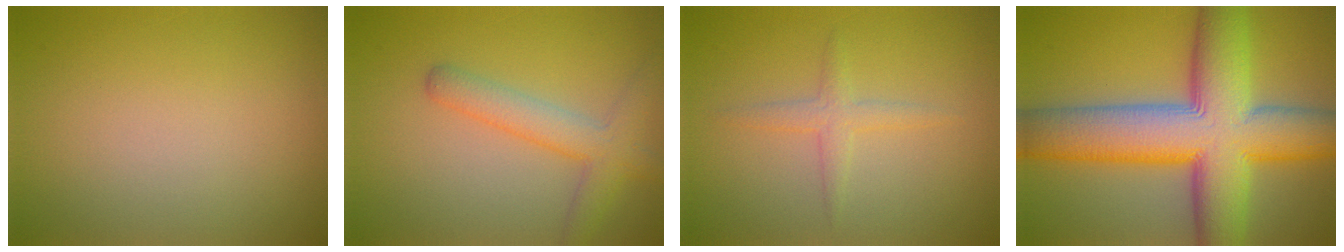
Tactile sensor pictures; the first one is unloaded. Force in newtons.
{"total": 3.8, "press": 3.8, "slide": 0.2}
{"total": 1.7, "press": 1.7, "slide": 0.1}
{"total": 14.5, "press": 14.5, "slide": 0.4}